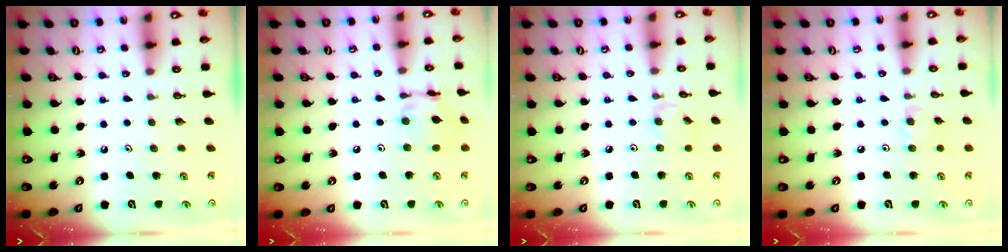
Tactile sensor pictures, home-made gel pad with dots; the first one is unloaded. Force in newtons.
{"total": 11.2, "press": 11.2, "slide": 0.9}
{"total": 2.5, "press": 2.5, "slide": 0.4}
{"total": 2.6, "press": 2.6, "slide": 0.4}